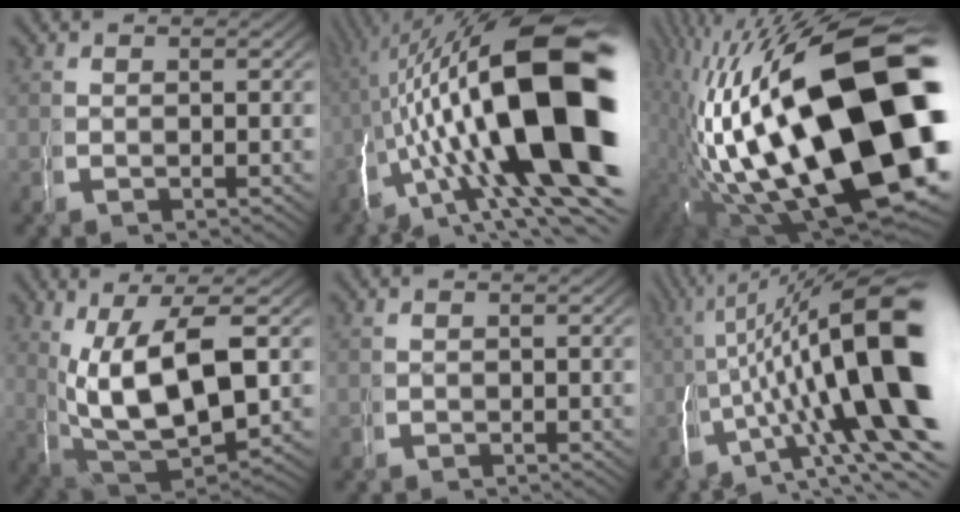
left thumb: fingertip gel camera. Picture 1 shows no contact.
{"total": 23.0, "force": [0.6, 11.2, 20.0], "torque": [-0.294, -0.034, 0.018]}
{"total": 34.2, "force": [-6.0, 20.7, 26.6], "torque": [-0.463, -0.119, -0.029]}
{"total": 15.4, "force": [-1.7, 10.6, 11.0], "torque": [-0.230, -0.061, 0.013]}
{"total": 0.5, "force": [0.0, -0.2, -0.5], "torque": [0.010, 0.003, -0.002]}
{"total": 17.1, "force": [0.3, 9.3, 14.4], "torque": [-0.207, -0.030, 0.012]}